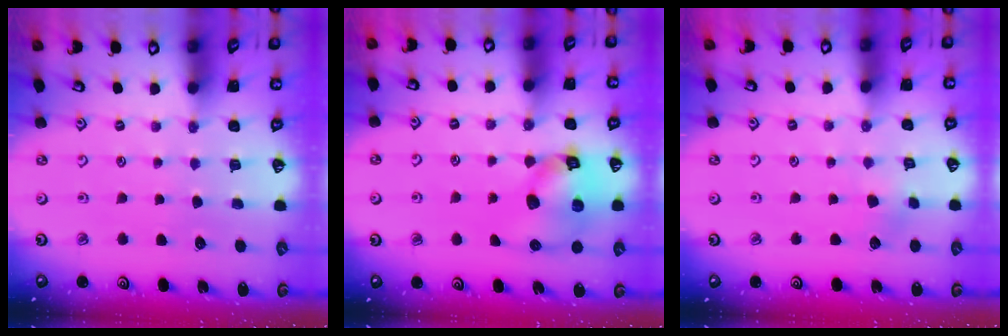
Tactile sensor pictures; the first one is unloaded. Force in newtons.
{"total": 12.4, "press": 12.3, "slide": 1.9}
{"total": 2.9, "press": 2.9, "slide": 0.3}